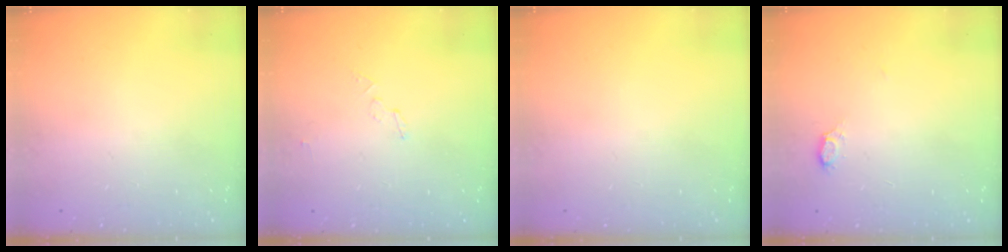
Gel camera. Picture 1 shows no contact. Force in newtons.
{"total": 2.9, "press": 2.9, "slide": 0.3}
{"total": 0.0}
{"total": 2.6, "press": 2.6, "slide": 0.2}